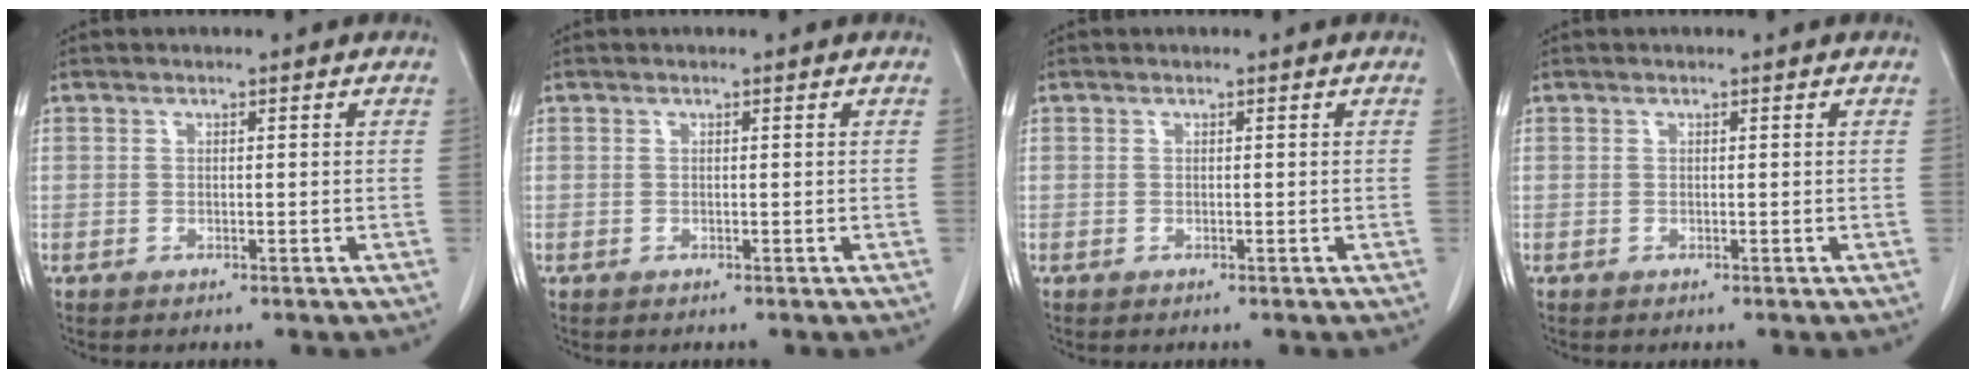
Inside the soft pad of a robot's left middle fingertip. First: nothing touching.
{"total": 0.0}
{"total": 0.0}
{"total": 0.0}